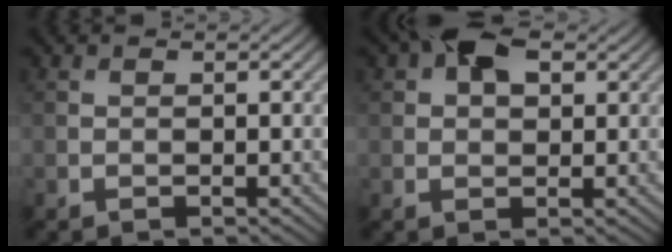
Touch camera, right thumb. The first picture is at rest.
{"total": 5.9, "force": [2.6, 3.4, 4.1], "torque": [-0.071, 0.012, 0.036]}